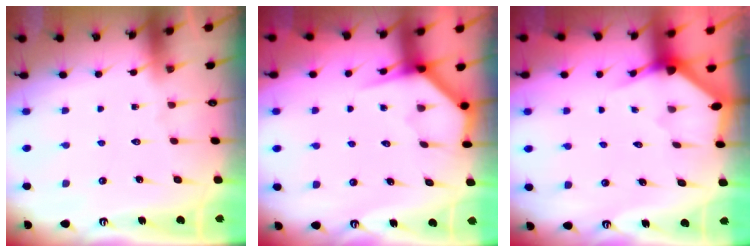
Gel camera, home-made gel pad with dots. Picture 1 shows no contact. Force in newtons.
{"total": 4.2, "press": 4.2, "slide": 0.4}
{"total": 2.5, "press": 2.5, "slide": 0.1}